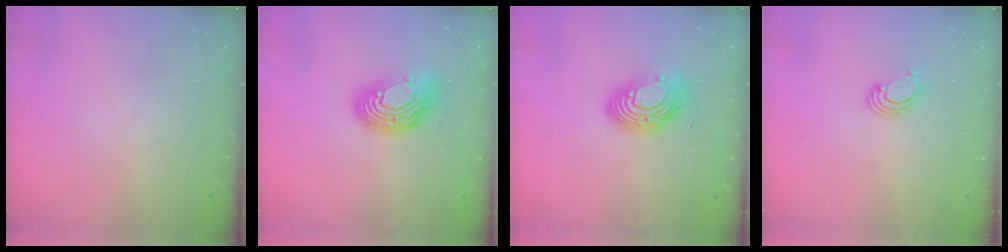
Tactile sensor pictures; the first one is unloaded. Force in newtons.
{"total": 13.0, "press": 12.9, "slide": 1.0}
{"total": 12.0, "press": 12.0, "slide": 1.1}
{"total": 2.3, "press": 2.3, "slide": 0.1}